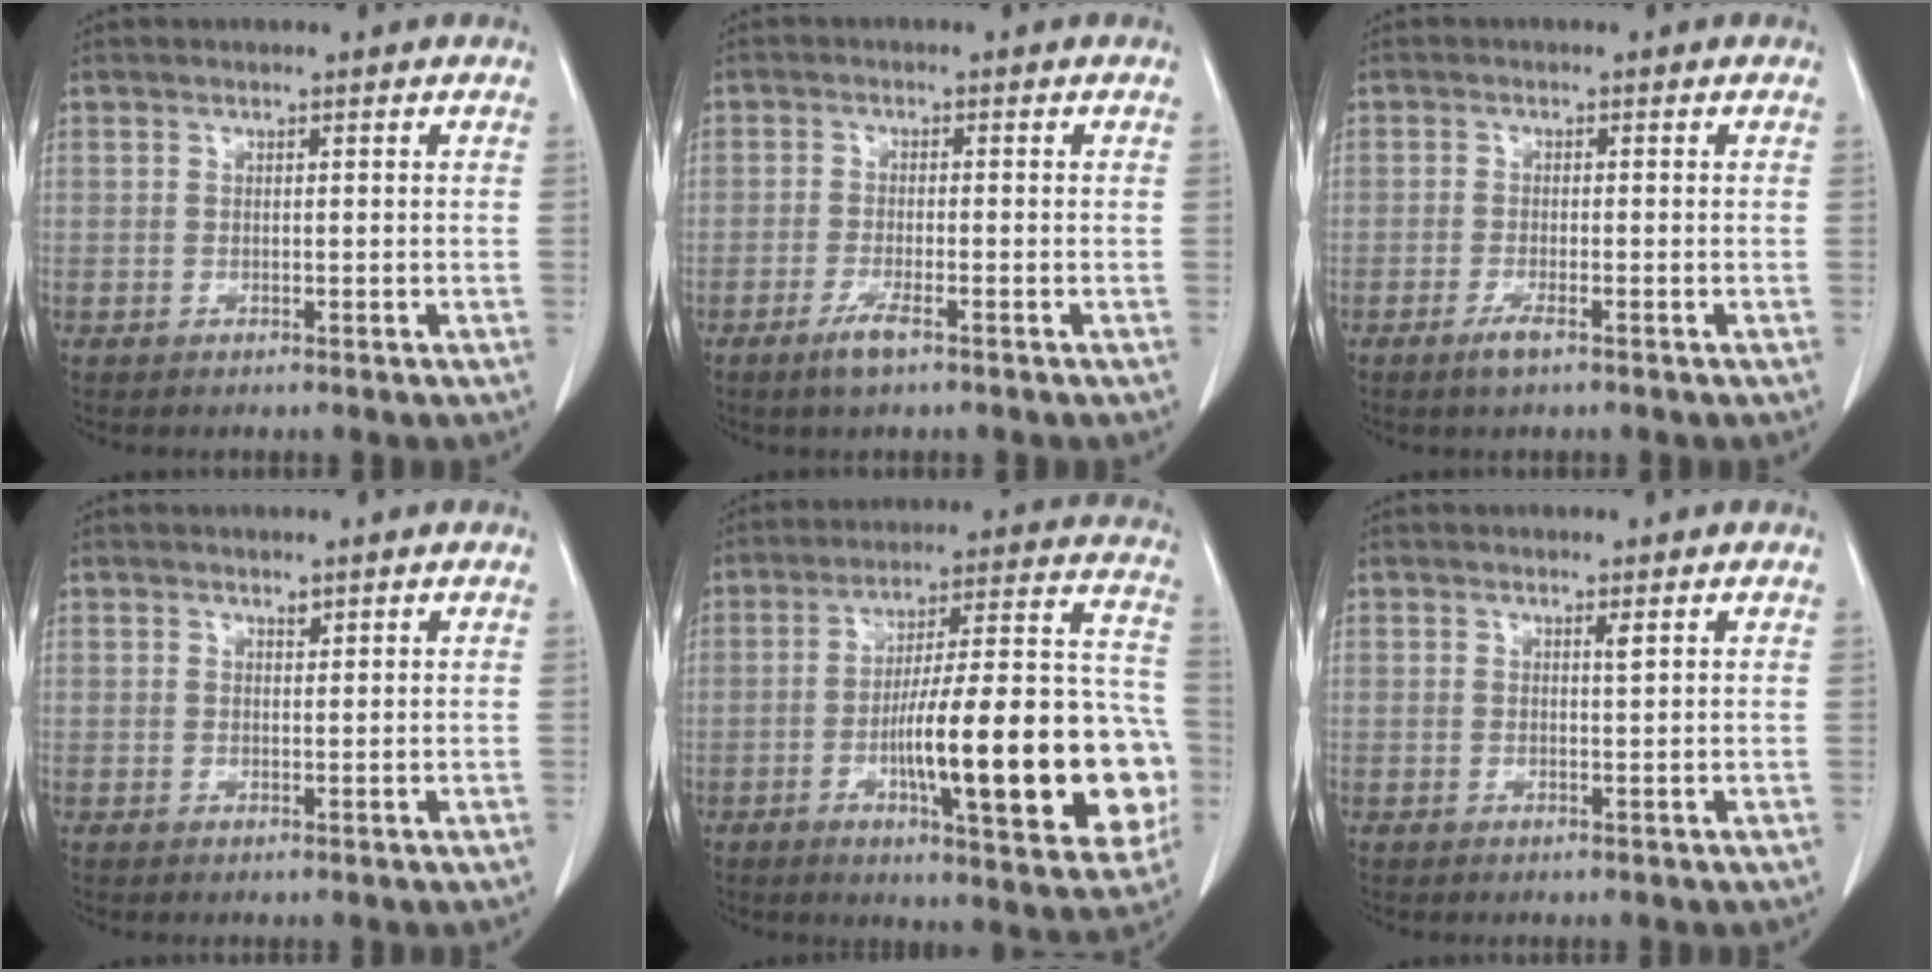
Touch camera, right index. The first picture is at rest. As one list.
[{"total": 3.3, "force": [-2.1, 0.3, 2.5], "torque": [-0.056, -0.006, -0.040]}, {"total": 2.3, "force": [-1.5, 0.2, 1.7], "torque": [-0.037, -0.003, -0.028]}, {"total": 0.6, "force": [0.6, 0.2, 0.2], "torque": [-0.006, -0.006, 0.008]}, {"total": 24.1, "force": [-5.8, 4.5, 23.0], "torque": [-0.262, 0.024, -0.073]}, {"total": 0.8, "force": [0.5, -0.1, 0.6], "torque": [-0.015, -0.004, 0.010]}]